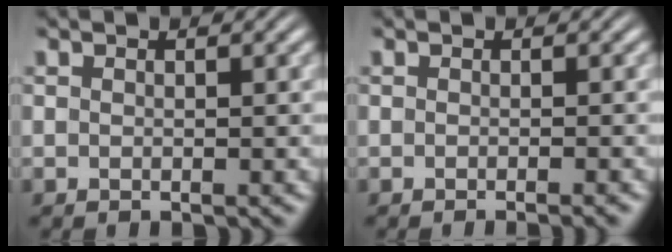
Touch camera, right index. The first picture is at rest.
{"total": 1.1, "force": [-0.9, -0.2, 0.5], "torque": [-0.002, 0.003, -0.016]}